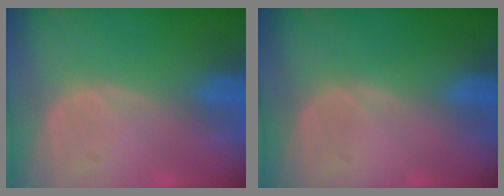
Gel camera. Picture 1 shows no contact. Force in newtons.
{"total": 0.0}